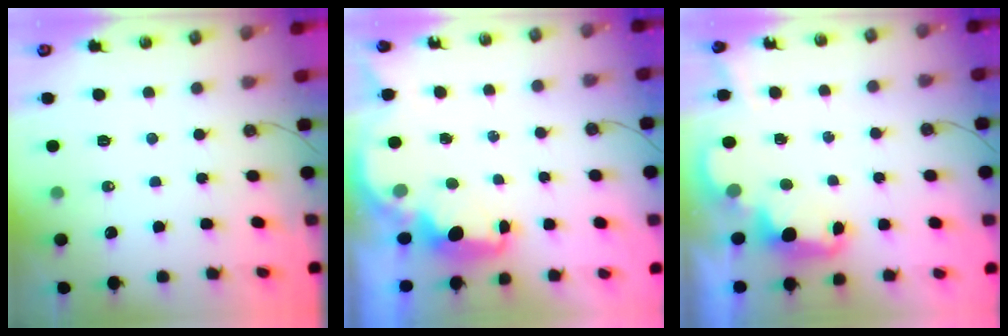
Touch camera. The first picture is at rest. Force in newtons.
{"total": 3.8, "press": 3.8, "slide": 0.5}
{"total": 2.4, "press": 2.3, "slide": 0.5}